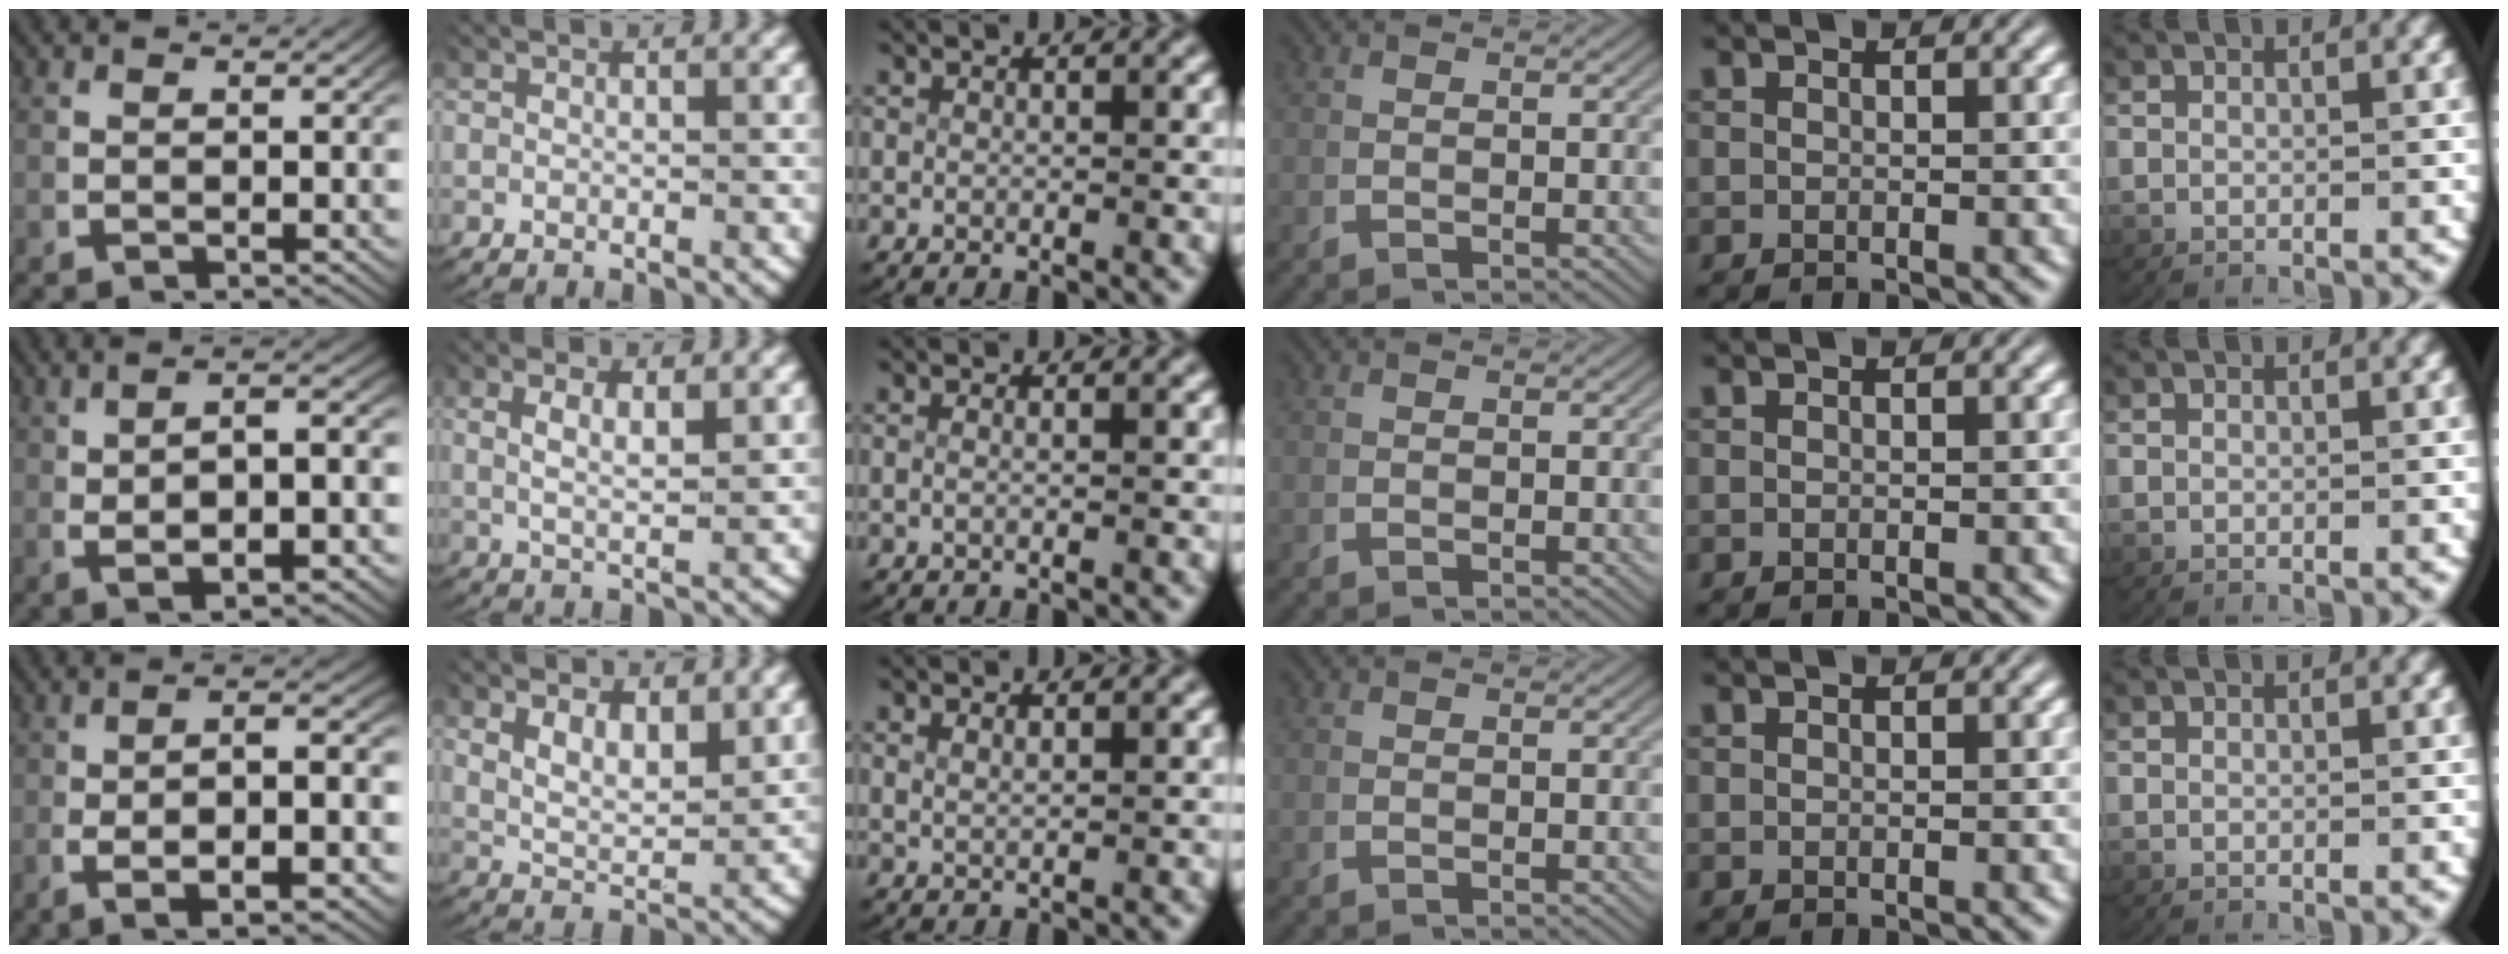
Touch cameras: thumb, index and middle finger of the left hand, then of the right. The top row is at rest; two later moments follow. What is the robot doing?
{"motion": "lift_and_place", "object": "towel"}